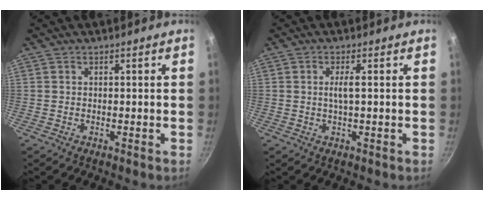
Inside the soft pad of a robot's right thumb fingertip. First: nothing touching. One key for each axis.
{"total": 2.5, "fx": 0.2, "fy": 0.3, "fz": 2.5, "tx": -0.057, "ty": 0.002, "tz": 0.005}